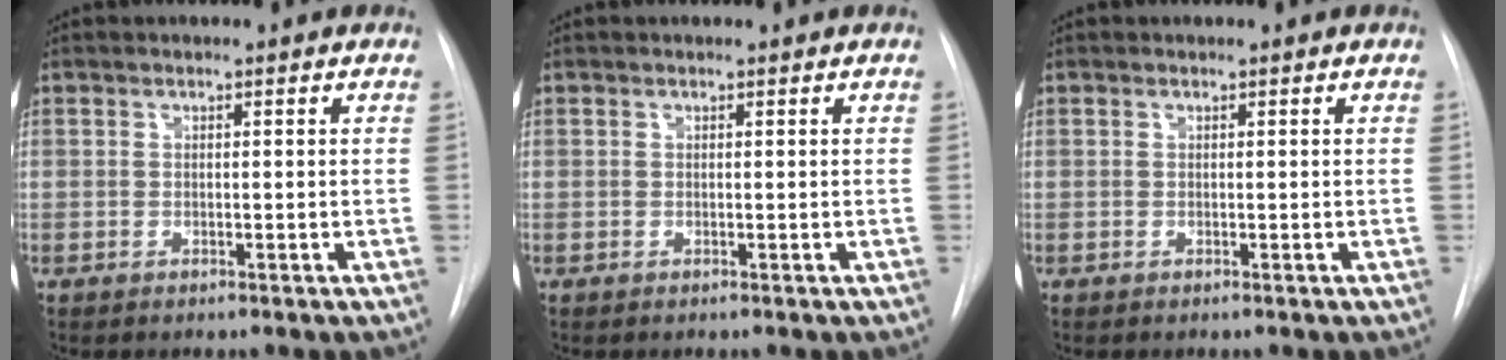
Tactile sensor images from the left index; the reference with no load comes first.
{"total": 0.0}
{"total": 0.0}